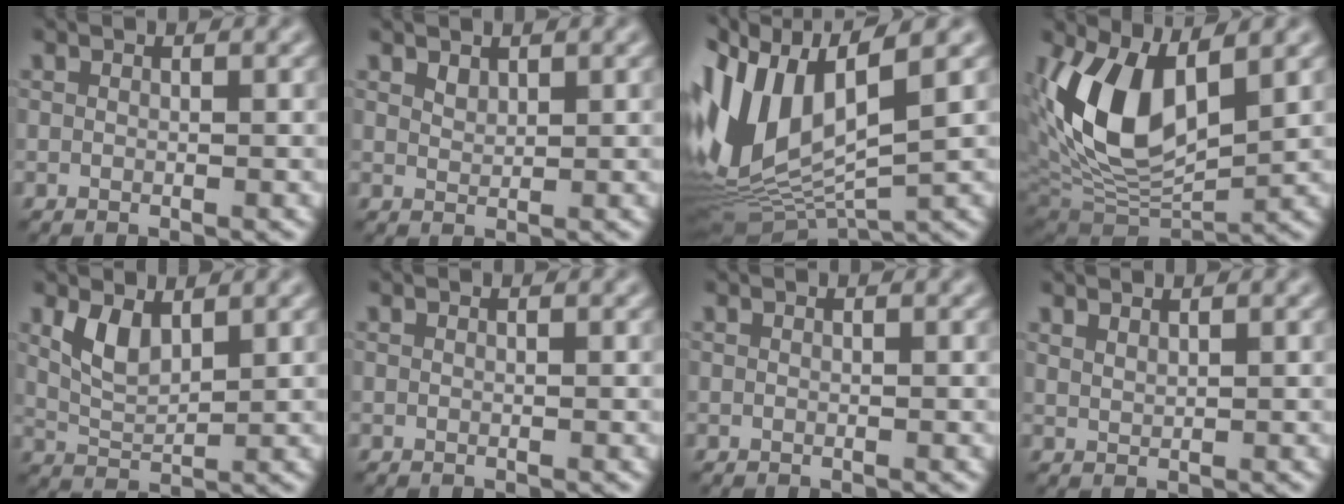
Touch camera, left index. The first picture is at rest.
{"total": 0.7, "force": [0.6, 0.3, 0.1], "torque": [-0.008, -0.001, 0.018]}
{"total": 11.8, "force": [1.7, 5.8, 10.2], "torque": [-0.236, 0.003, 0.037]}
{"total": 9.7, "force": [2.4, 5.2, 7.8], "torque": [-0.163, -0.013, 0.049]}
{"total": 2.7, "force": [1.2, 1.3, 2.0], "torque": [-0.048, -0.007, 0.034]}
{"total": 0.0}
{"total": 0.0}
{"total": 0.9, "force": [0.9, 0.2, 0.2], "torque": [0.000, 0.002, 0.015]}